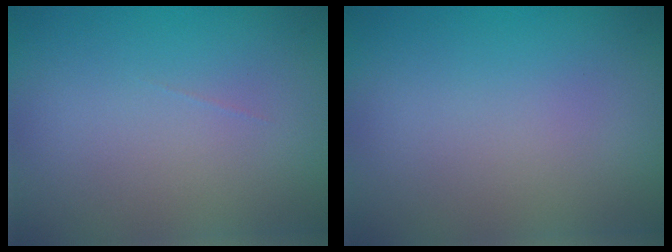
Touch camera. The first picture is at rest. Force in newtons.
{"total": 0.0}